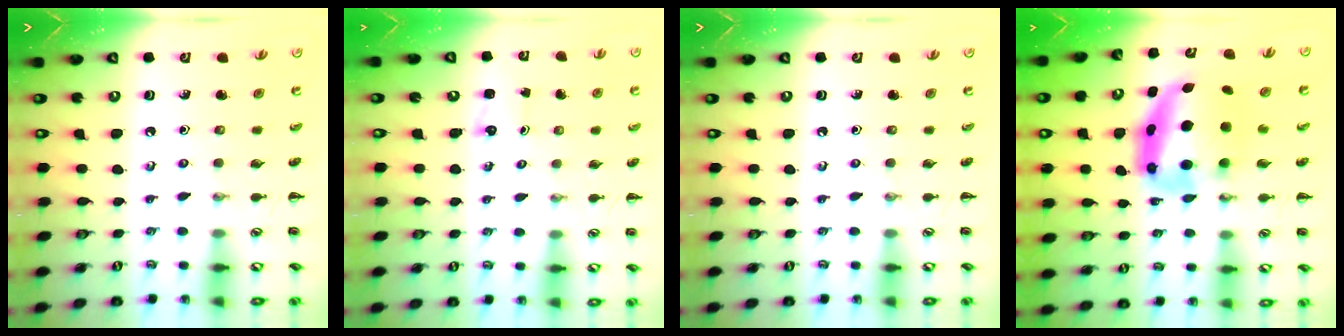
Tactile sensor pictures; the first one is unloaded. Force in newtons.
{"total": 1.1, "press": 1.0, "slide": 0.1}
{"total": 0.0}
{"total": 10.4, "press": 10.0, "slide": 2.8}